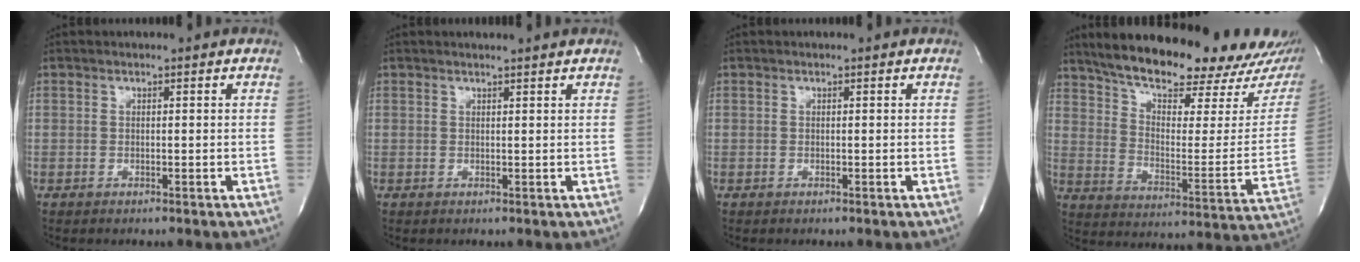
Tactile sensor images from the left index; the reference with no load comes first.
{"total": 2.8, "force": [2.6, -0.4, 0.9], "torque": [-0.015, 0.006, 0.032]}
{"total": 0.0}
{"total": 27.4, "force": [22.5, 6.4, 14.3], "torque": [-0.228, -0.037, 0.297]}